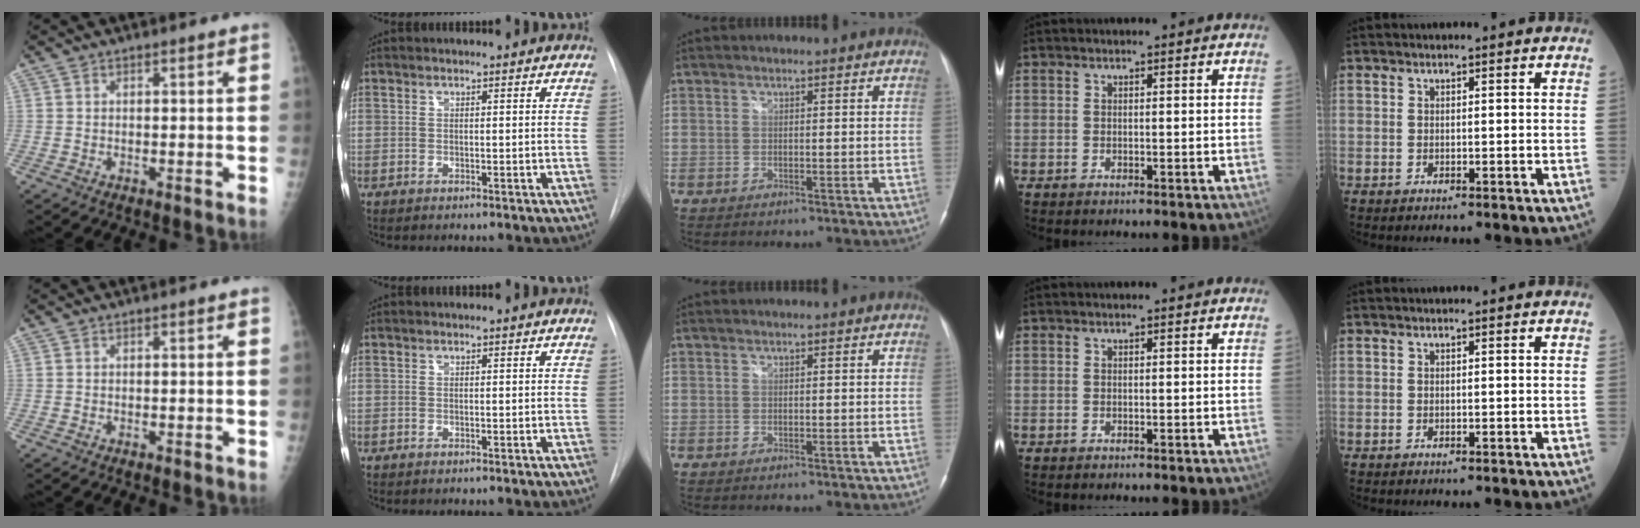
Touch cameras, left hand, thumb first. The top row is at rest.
{}